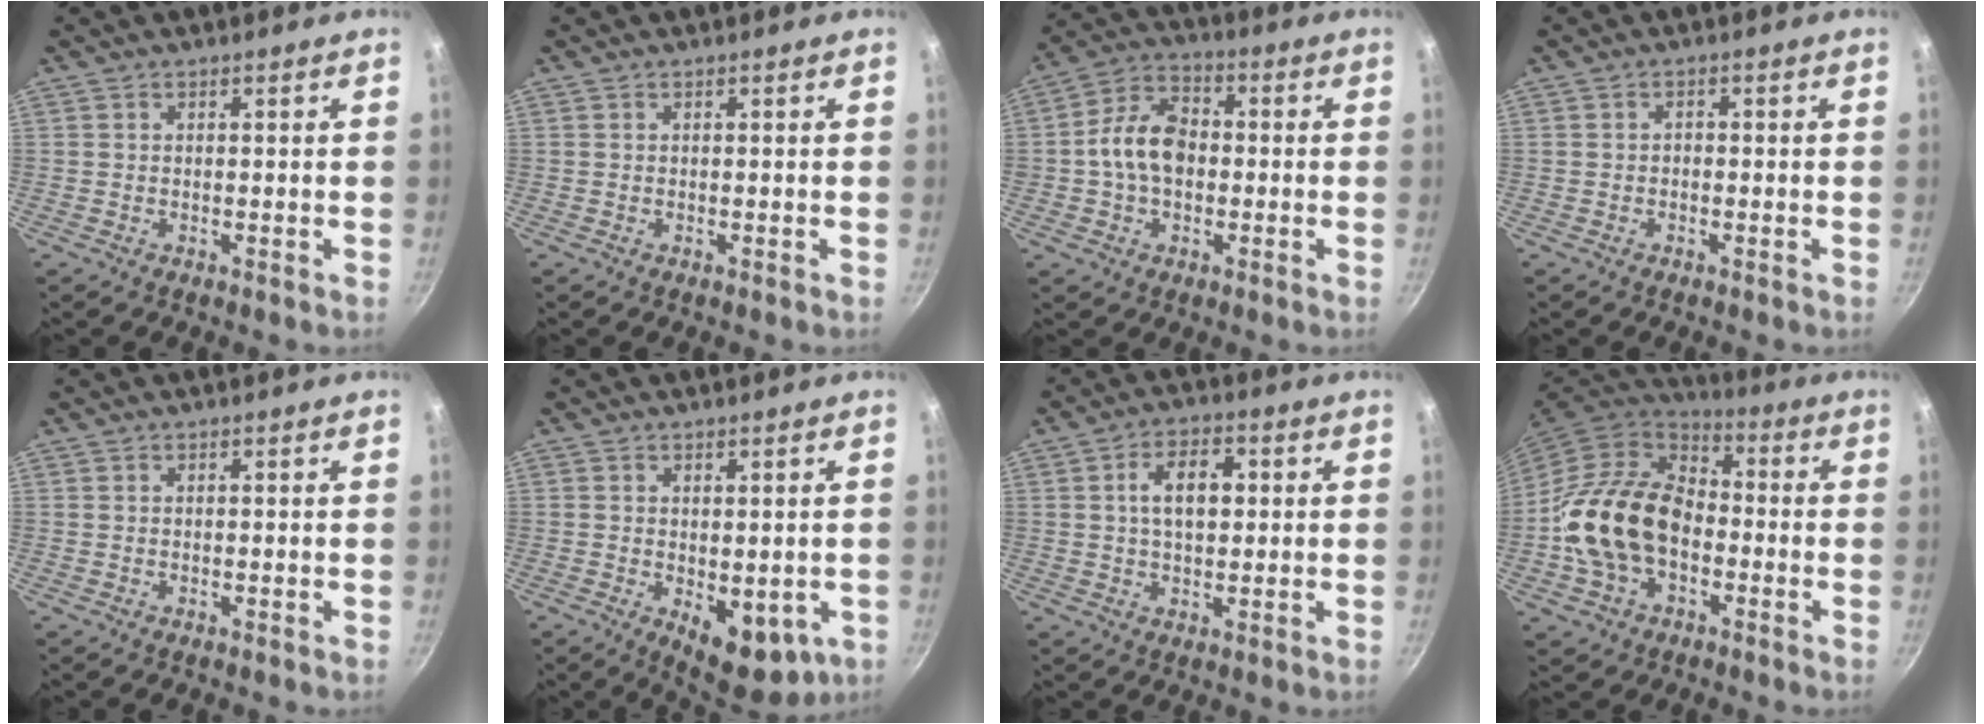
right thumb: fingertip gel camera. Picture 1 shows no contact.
{"total": 0.0}
{"total": 10.5, "force": [-0.6, 7.6, 7.2], "torque": [-0.107, 0.028, -0.026]}
{"total": 0.9, "force": [-0.5, 0.6, 0.4], "torque": [-0.006, 0.005, -0.008]}
{"total": 0.0}
{"total": 10.4, "force": [-2.2, 5.7, 8.4], "torque": [-0.089, -0.014, -0.015]}
{"total": 7.9, "force": [1.2, 4.7, 6.2], "torque": [-0.087, 0.013, 0.016]}
{"total": 18.4, "force": [-3.0, 13.0, 12.6], "torque": [-0.205, 0.038, -0.068]}